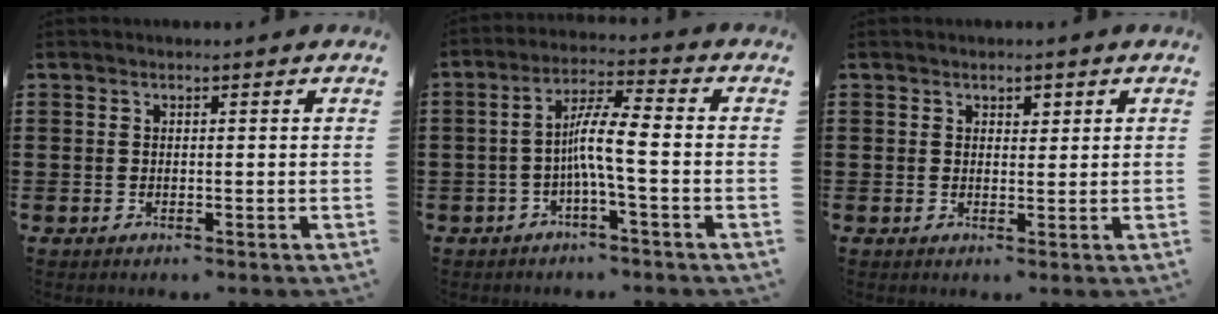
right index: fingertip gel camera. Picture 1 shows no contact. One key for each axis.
{"total": 7.1, "fx": -1.3, "fy": 0.8, "fz": 6.9, "tx": -0.129, "ty": 0.002, "tz": -0.029}
{"total": 1.3, "fx": 0.9, "fy": 0.8, "fz": 0.4, "tx": -0.002, "ty": 0.001, "tz": 0.016}